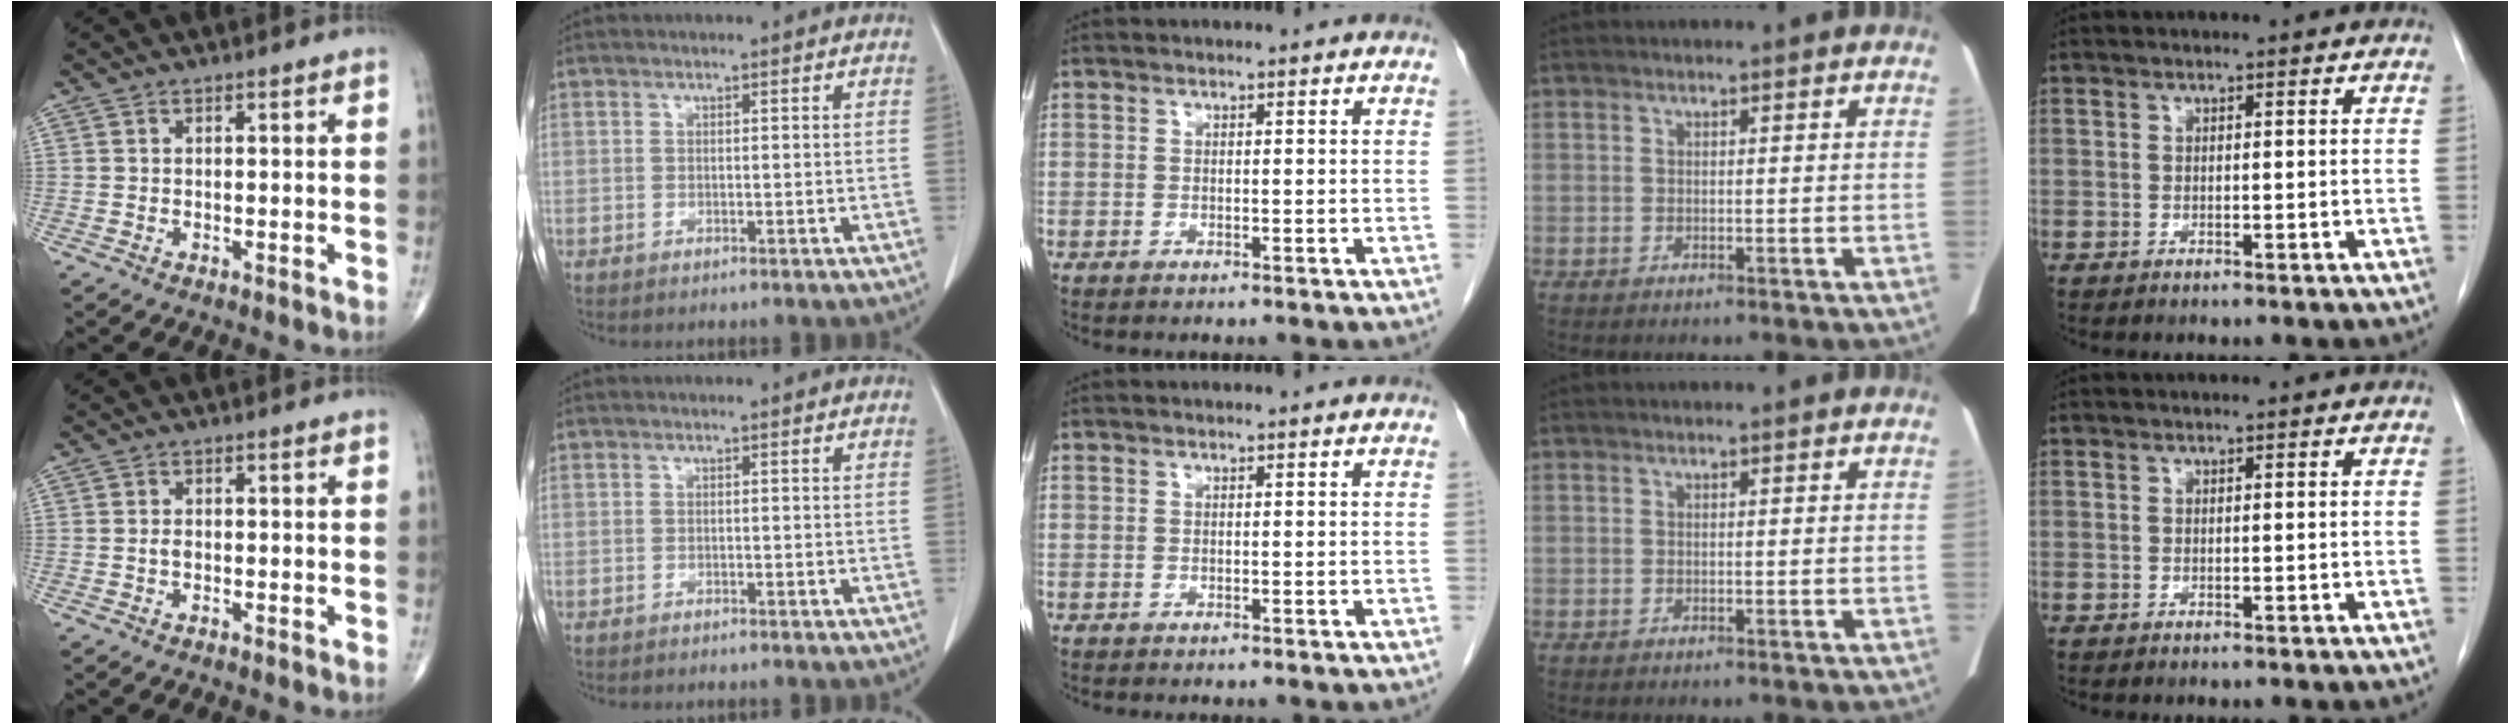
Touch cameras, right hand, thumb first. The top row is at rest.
{"thumb": {"total": 1.0, "force": [-0.4, 0.5, 0.8], "torque": [-0.011, 0.002, -0.009]}, "index": {"total": 0.9, "force": [-0.8, 0.0, 0.2], "torque": [-0.007, -0.003, -0.010]}}